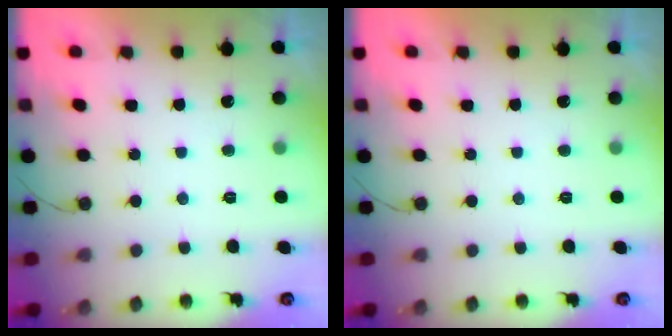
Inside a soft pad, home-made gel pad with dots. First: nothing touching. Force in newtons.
{"total": 0.0}